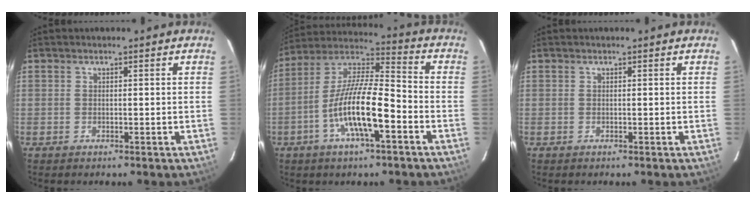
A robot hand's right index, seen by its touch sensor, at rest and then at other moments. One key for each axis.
{"total": 15.0, "fx": -5.8, "fy": 3.4, "fz": 13.4, "tx": -0.260, "ty": -0.006, "tz": -0.113}
{"total": 0.0}